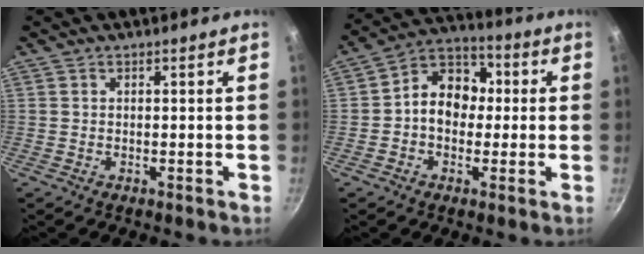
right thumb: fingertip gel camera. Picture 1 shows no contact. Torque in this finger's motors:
{"motor_torque": [0.14, 0.29, -0.02, 0.05, 0.07]}